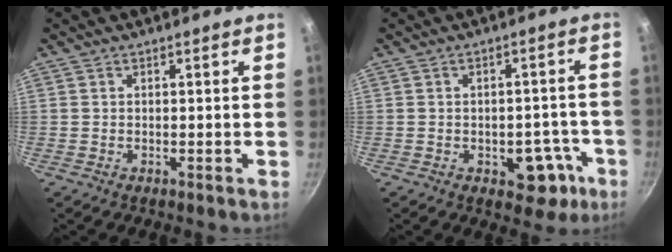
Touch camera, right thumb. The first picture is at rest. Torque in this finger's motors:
{"motor_torque": [0.83, 0.67, 0.70, -0.30, 0.05]}